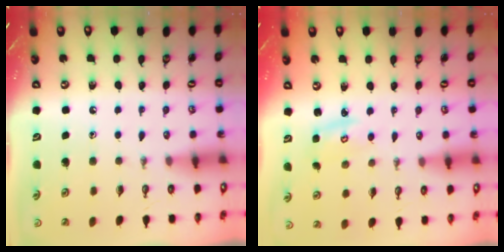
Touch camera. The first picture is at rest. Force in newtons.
{"total": 2.7, "press": 2.7, "slide": 0.1}